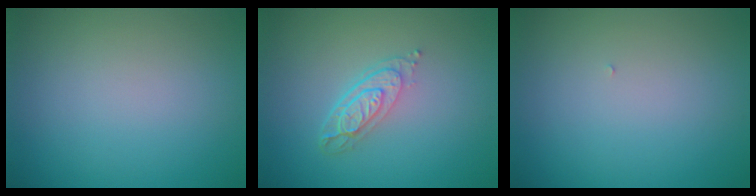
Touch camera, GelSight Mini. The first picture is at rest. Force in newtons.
{"total": 3.4, "press": 2.6, "slide": 2.2}
{"total": 0.0}